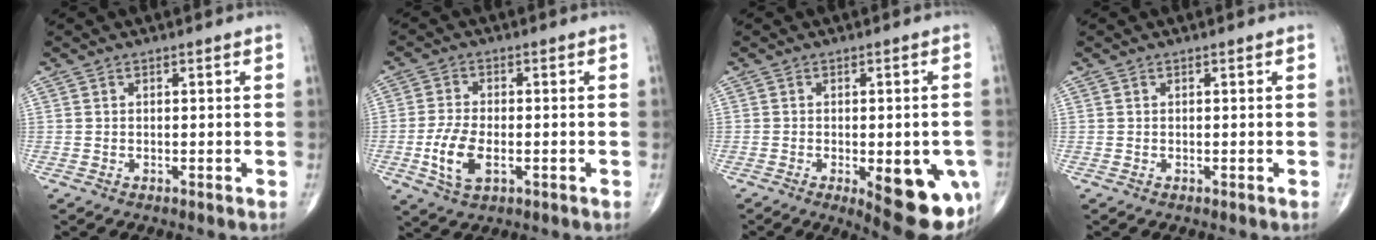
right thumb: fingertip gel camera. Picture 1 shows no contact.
{"total": 7.5, "force": [-2.0, 3.9, 6.1], "torque": [-0.130, 0.003, -0.034]}
{"total": 14.9, "force": [-5.0, 5.4, 12.9], "torque": [-0.109, -0.002, -0.045]}
{"total": 0.0}